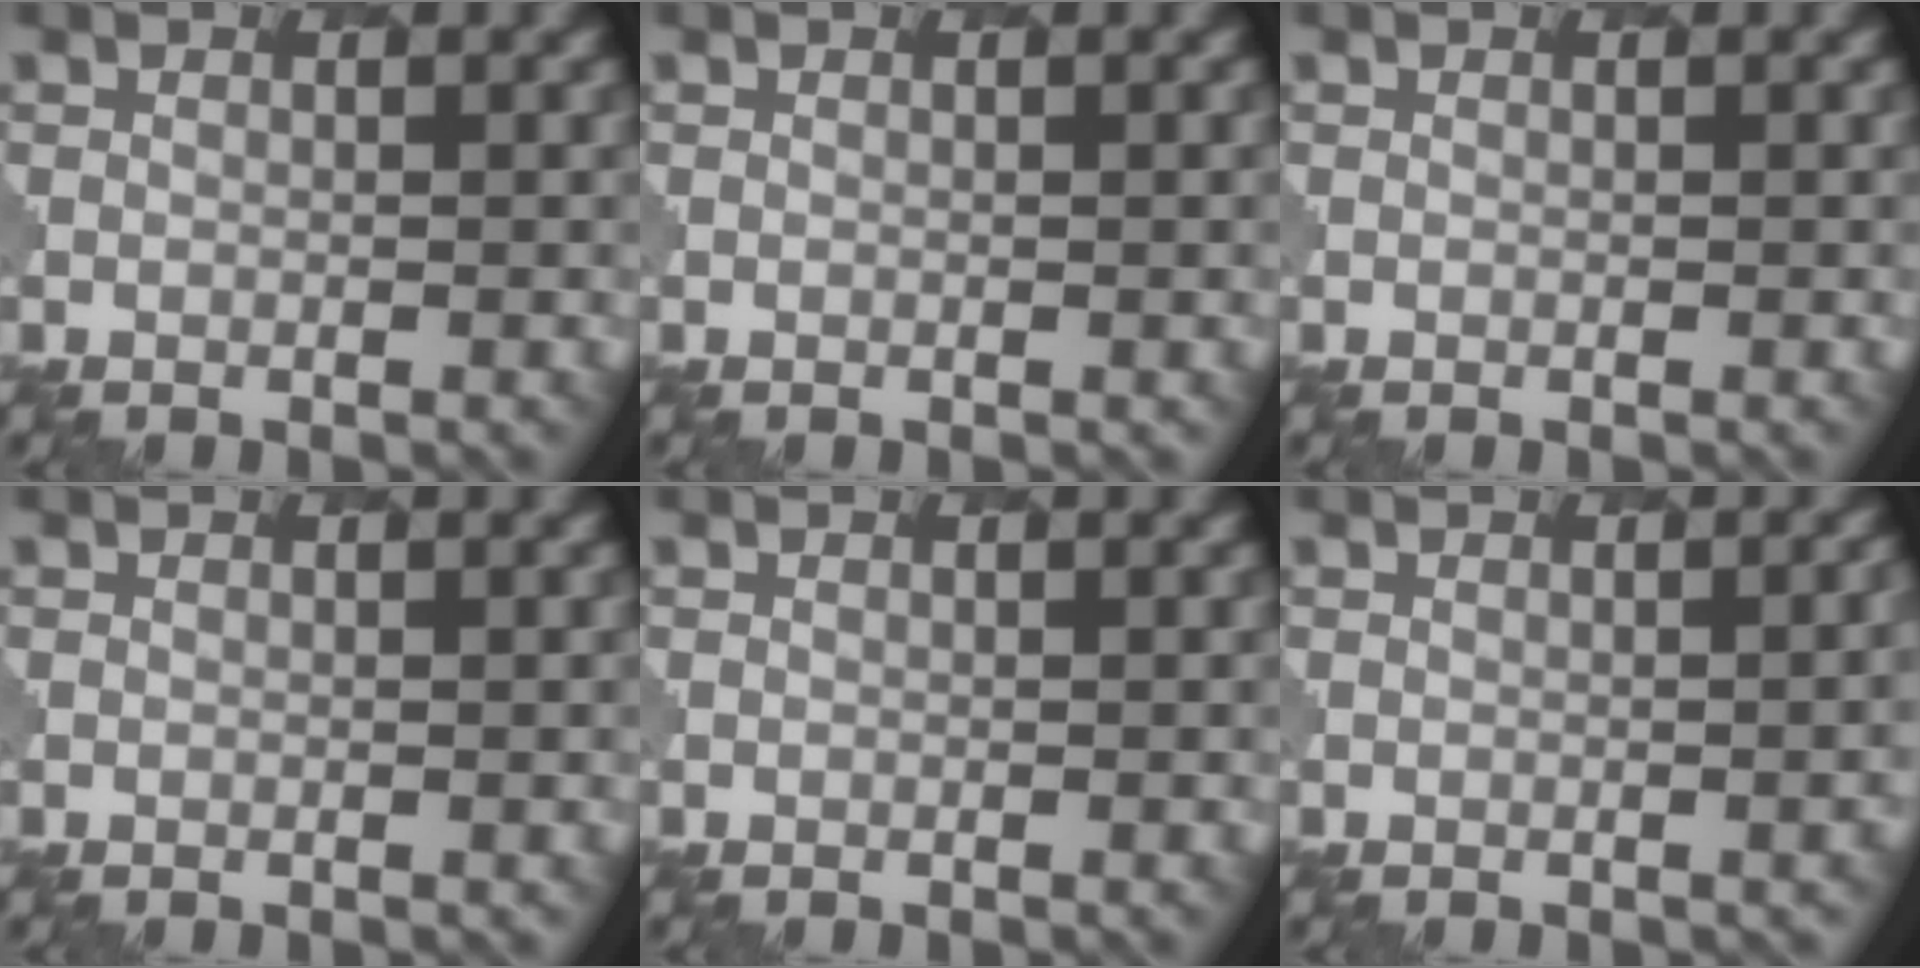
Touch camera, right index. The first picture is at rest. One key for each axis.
{"total": 0.0}
{"total": 0.0}
{"total": 0.0}
{"total": 0.0}
{"total": 2.9, "fx": -0.2, "fy": 1.4, "fz": 2.5, "tx": -0.004, "ty": 0.012, "tz": 0.000}